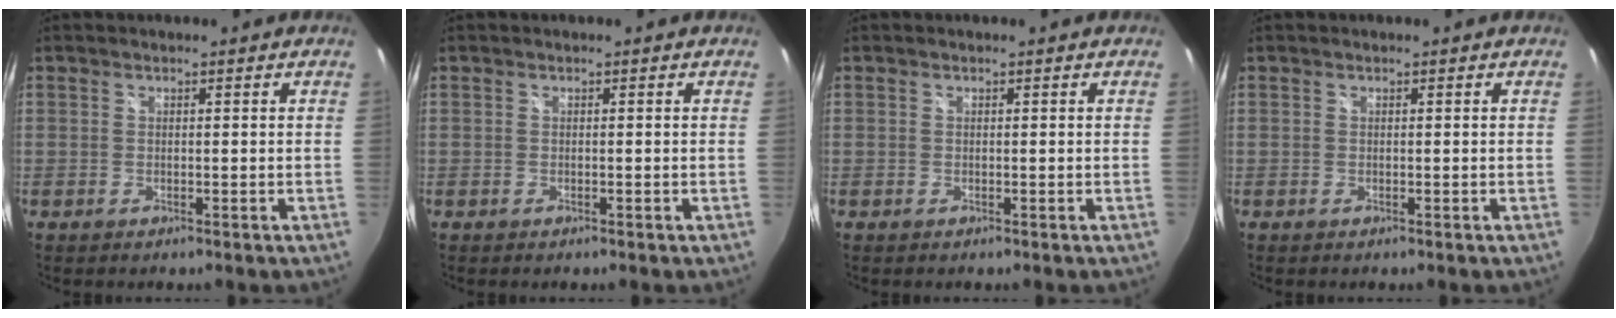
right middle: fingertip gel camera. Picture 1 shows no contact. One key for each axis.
{"total": 0.0}
{"total": 0.0}
{"total": 0.0}